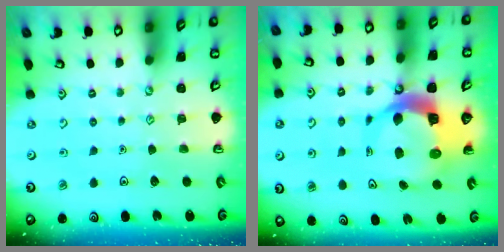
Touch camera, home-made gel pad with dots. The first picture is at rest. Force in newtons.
{"total": 10.9, "press": 10.7, "slide": 1.7}